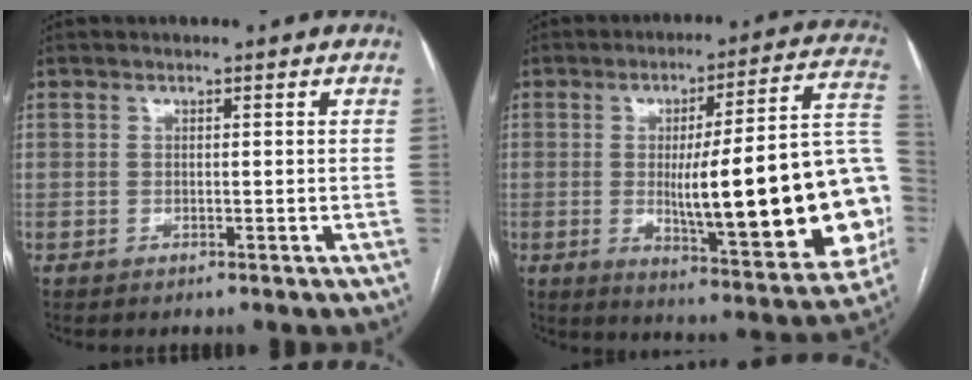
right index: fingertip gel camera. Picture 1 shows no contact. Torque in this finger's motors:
{"motor_torque": [2.04, -0.10, 1.05, 0.21]}